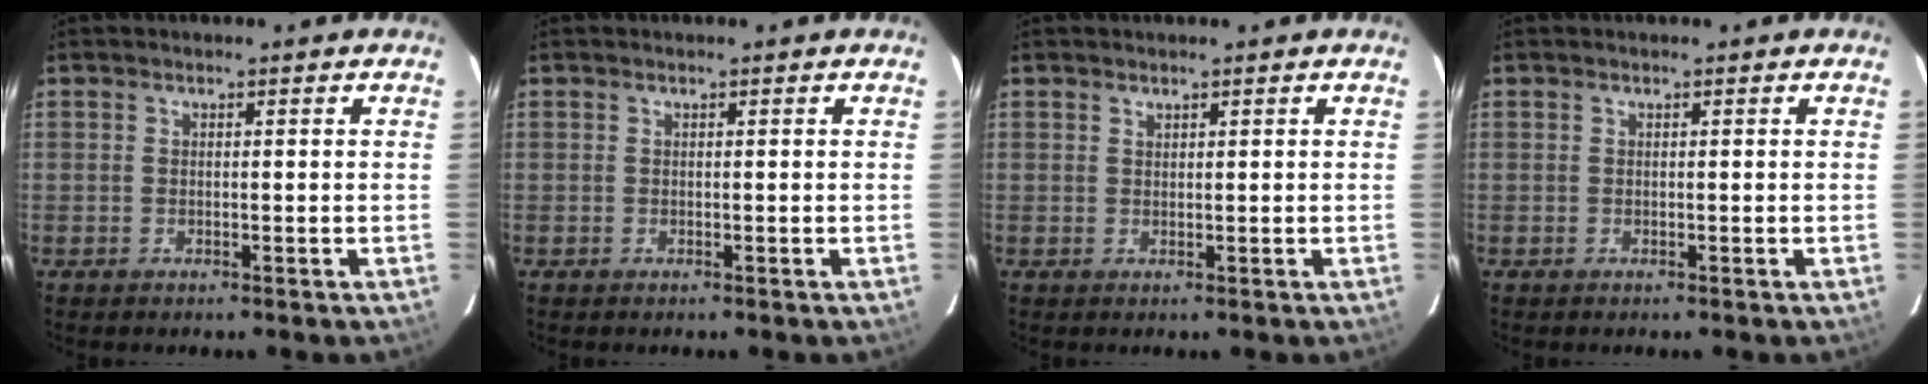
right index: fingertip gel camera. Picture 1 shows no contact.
{"total": 0.0}
{"total": 0.6, "force": [0.5, 0.2, 0.1], "torque": [0.000, 0.001, 0.010]}
{"total": 0.0}